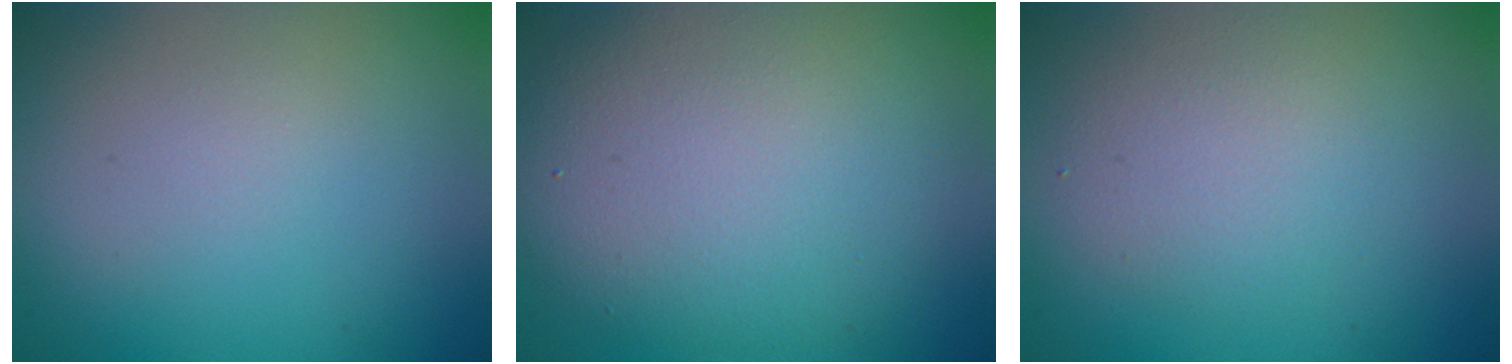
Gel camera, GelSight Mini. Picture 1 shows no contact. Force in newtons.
{"total": 7.3, "press": 7.3, "slide": 0.5}
{"total": 2.9, "press": 2.9, "slide": 0.3}